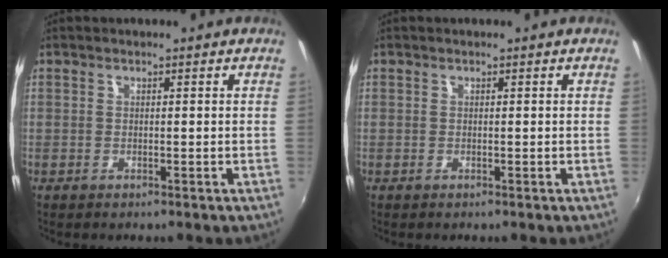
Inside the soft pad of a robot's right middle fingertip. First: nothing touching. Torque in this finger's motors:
{"motor_torque": [0.00, 0.00, 0.00, 0.00]}